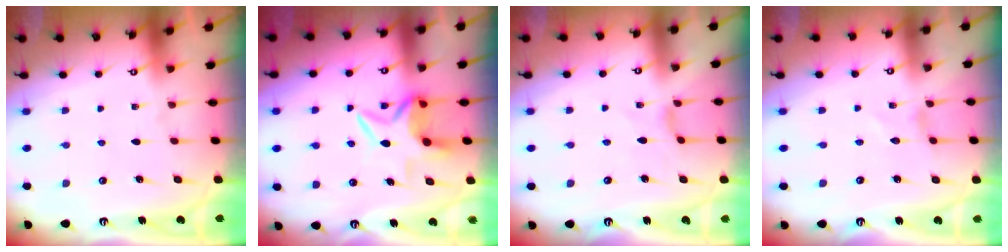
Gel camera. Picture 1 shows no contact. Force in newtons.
{"total": 6.1, "press": 6.0, "slide": 1.3}
{"total": 0.0}
{"total": 0.0}